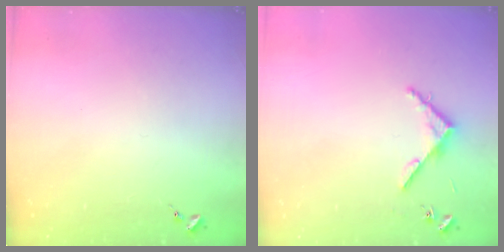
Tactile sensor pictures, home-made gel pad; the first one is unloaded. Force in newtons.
{"total": 4.2, "press": 4.2, "slide": 0.4}